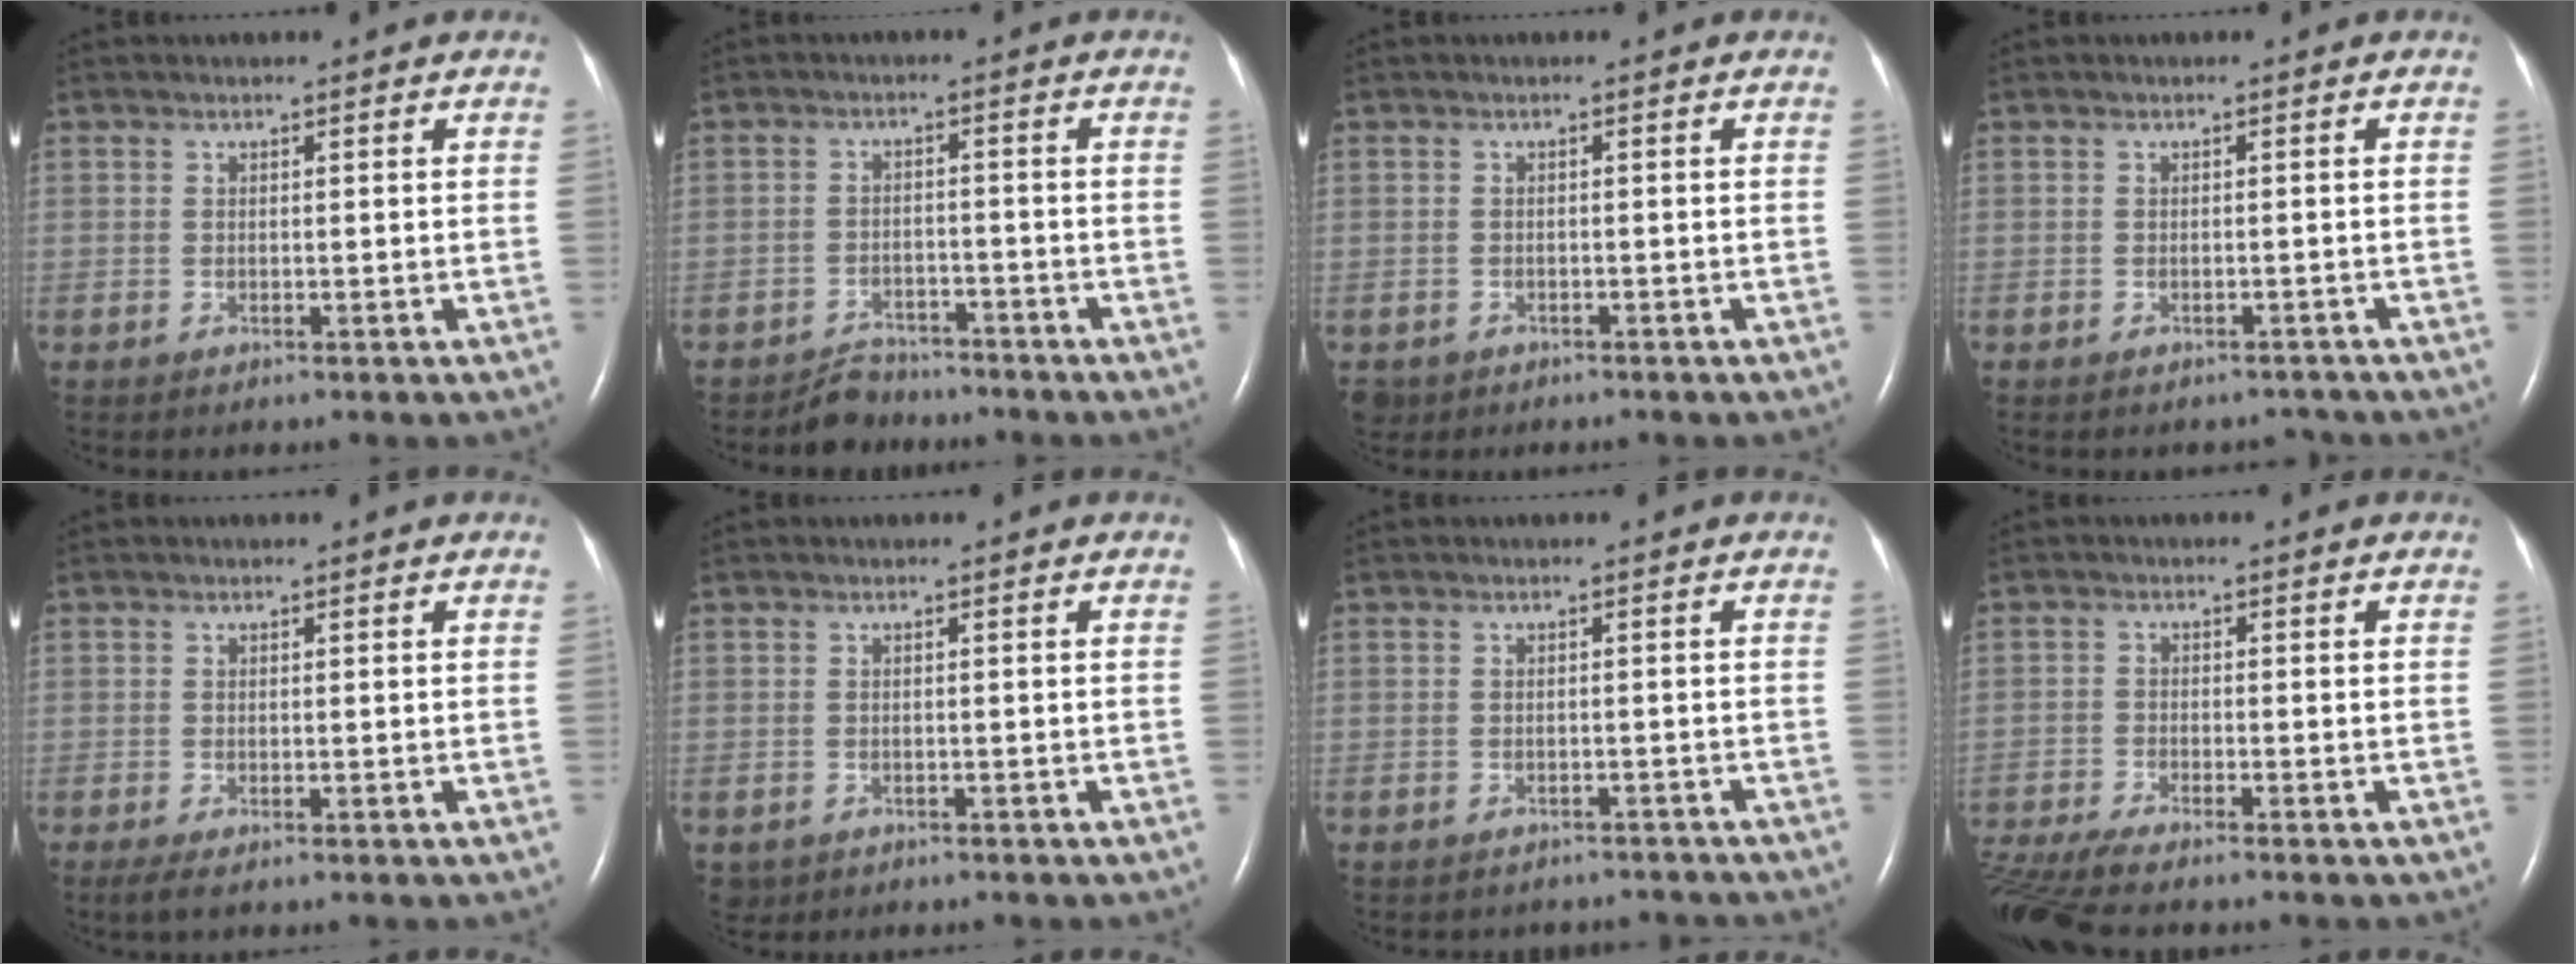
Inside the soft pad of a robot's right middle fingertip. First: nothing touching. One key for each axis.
{"total": 3.6, "fx": -3.3, "fy": 1.3, "fz": -0.6, "tx": 0.002, "ty": -0.002, "tz": -0.053}
{"total": 2.9, "fx": -2.1, "fy": 2.0, "fz": 0.3, "tx": -0.008, "ty": 0.001, "tz": -0.035}
{"total": 3.2, "fx": -2.9, "fy": 1.3, "fz": 0.2, "tx": 0.006, "ty": 0.004, "tz": -0.036}
{"total": 1.3, "fx": -0.8, "fy": 0.2, "fz": 1.0, "tx": -0.027, "ty": -0.007, "tz": -0.017}
{"total": 1.8, "fx": -1.1, "fy": 1.4, "fz": 0.3, "tx": -0.011, "ty": 0.001, "tz": -0.014}
{"total": 5.3, "fx": -5.0, "fy": 1.7, "fz": 0.3, "tx": -0.001, "ty": 0.003, "tz": -0.052}
{"total": 7.4, "fx": -6.7, "fy": -0.7, "fz": 3.0, "tx": -0.058, "ty": -0.024, "tz": -0.121}